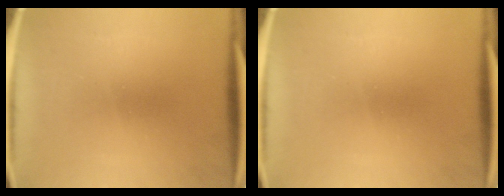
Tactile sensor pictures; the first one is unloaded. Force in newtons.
{"total": 0.0}